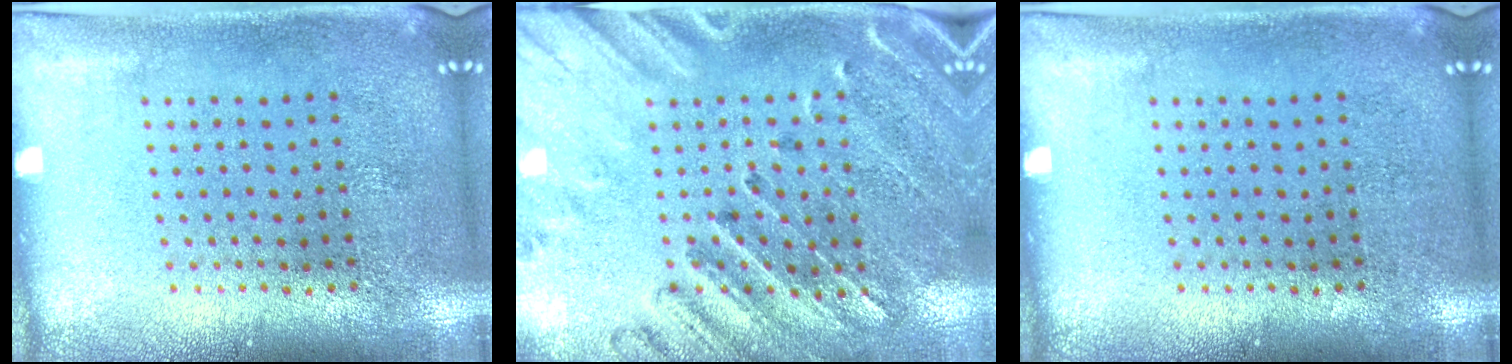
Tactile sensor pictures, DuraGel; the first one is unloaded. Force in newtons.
{"total": 2.6, "press": 2.4, "slide": 1.1}
{"total": 0.0}